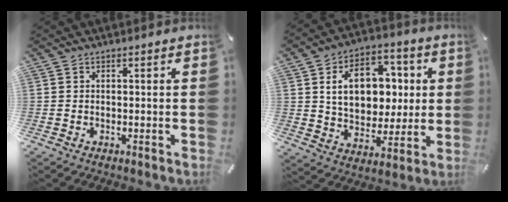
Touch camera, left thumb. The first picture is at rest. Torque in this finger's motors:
{"motor_torque": [2.40, 2.61, 2.22, -0.55, 0.22]}